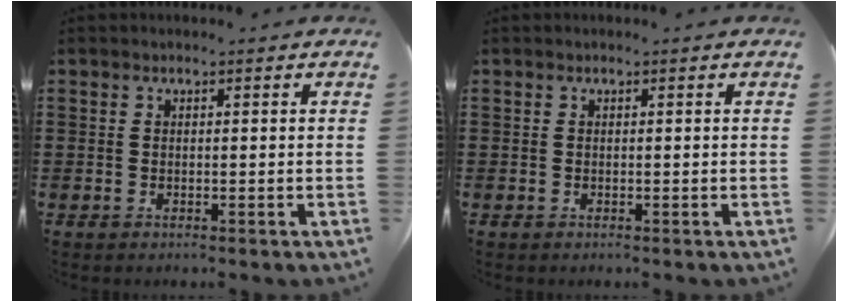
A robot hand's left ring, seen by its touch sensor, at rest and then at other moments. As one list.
[{"total": 0.0}]